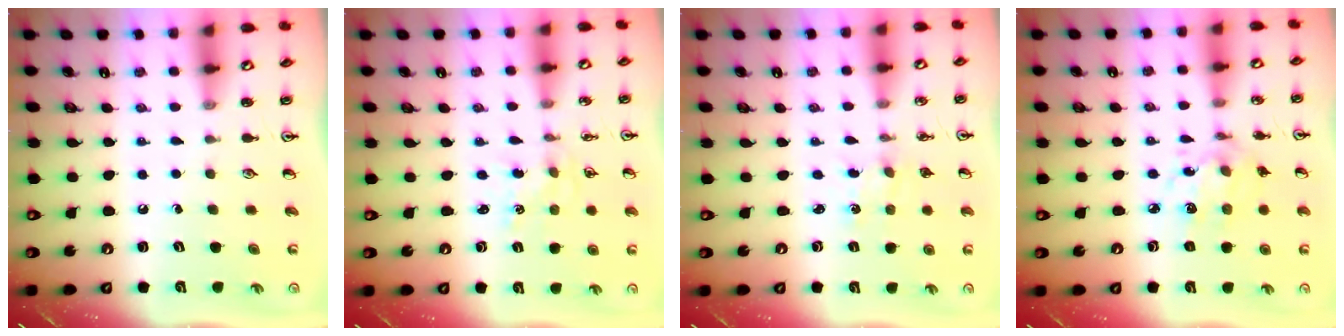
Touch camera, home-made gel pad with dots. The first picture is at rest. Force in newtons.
{"total": 0.7, "press": 0.6, "slide": 0.2}
{"total": 0.0}
{"total": 8.2, "press": 8.2, "slide": 0.4}